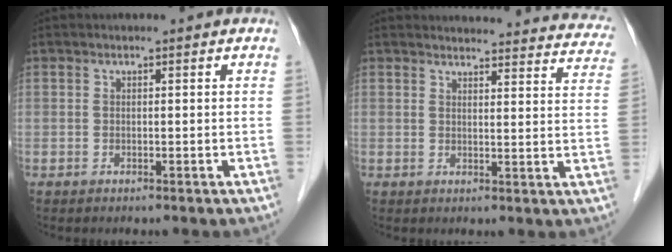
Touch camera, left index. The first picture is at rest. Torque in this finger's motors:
{"motor_torque": [-0.39, -1.01, -0.07, -0.04]}